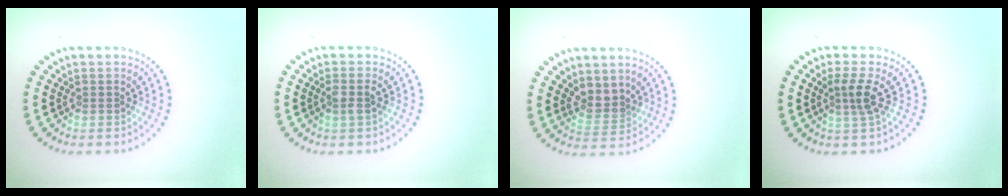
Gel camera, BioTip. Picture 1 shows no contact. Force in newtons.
{"total": 1.5, "press": 1.3, "slide": 0.9}
{"total": 2.4, "press": 2.0, "slide": 1.4}
{"total": 2.3, "press": 1.7, "slide": 1.5}